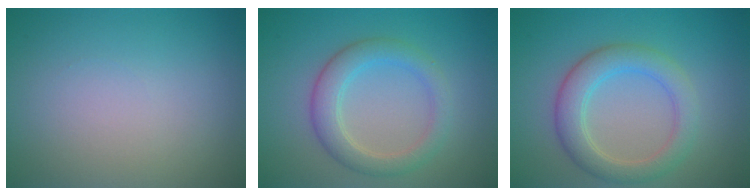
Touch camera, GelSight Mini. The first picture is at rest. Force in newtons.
{"total": 3.6, "press": 3.6, "slide": 0.1}
{"total": 4.2, "press": 4.2, "slide": 0.1}